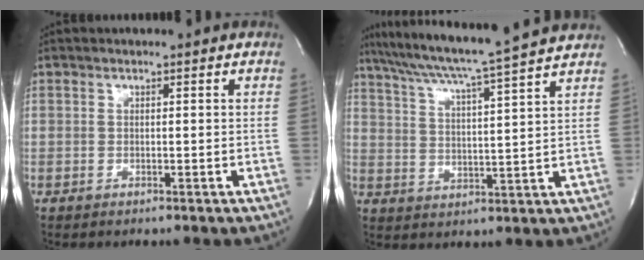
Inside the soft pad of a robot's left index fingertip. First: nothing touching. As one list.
[{"total": 17.3, "force": [15.1, -1.4, 8.2], "torque": [-0.147, -0.005, 0.217]}]